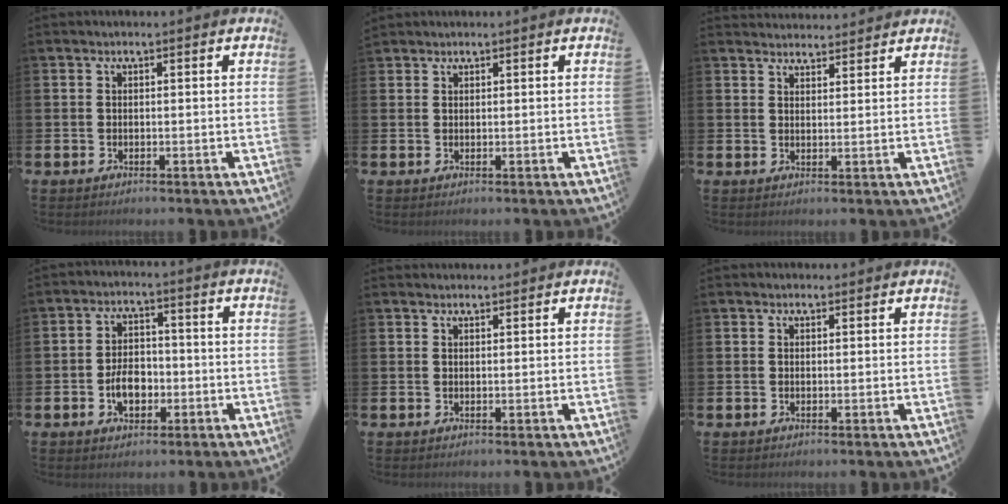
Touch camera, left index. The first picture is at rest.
{"total": 1.1, "force": [1.1, 0.3, -0.1], "torque": [0.013, -0.002, 0.018]}
{"total": 3.2, "force": [3.1, 0.5, -0.2], "torque": [0.001, -0.016, 0.057]}
{"total": 4.6, "force": [-1.3, 3.0, 3.2], "torque": [-0.039, -0.002, -0.028]}
{"total": 1.2, "force": [1.2, 0.3, 0.0], "torque": [0.011, -0.002, 0.020]}
{"total": 1.1, "force": [1.0, 0.4, 0.1], "torque": [0.009, 0.000, 0.016]}